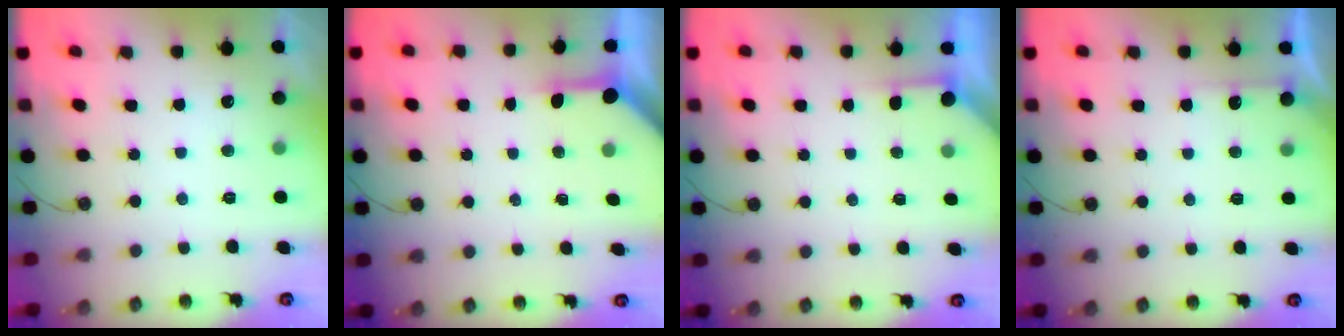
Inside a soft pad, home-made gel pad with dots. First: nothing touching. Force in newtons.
{"total": 3.5, "press": 3.5, "slide": 0.5}
{"total": 1.6, "press": 1.6, "slide": 0.3}
{"total": 3.0, "press": 3.0, "slide": 0.5}